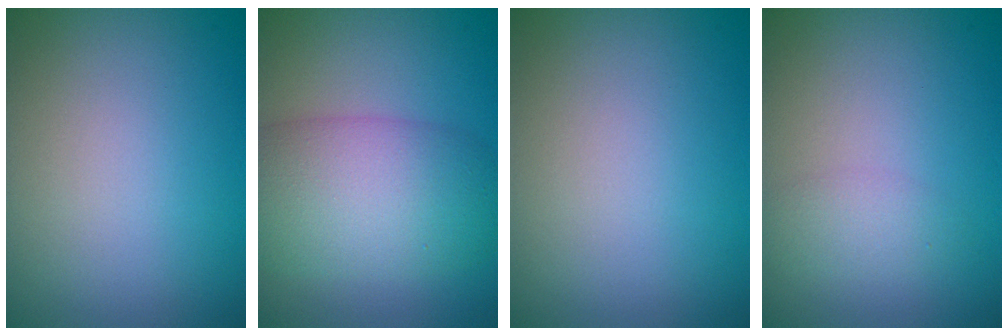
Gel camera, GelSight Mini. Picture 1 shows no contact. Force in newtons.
{"total": 7.5, "press": 7.4, "slide": 0.2}
{"total": 0.0}
{"total": 1.5, "press": 1.5, "slide": 0.1}